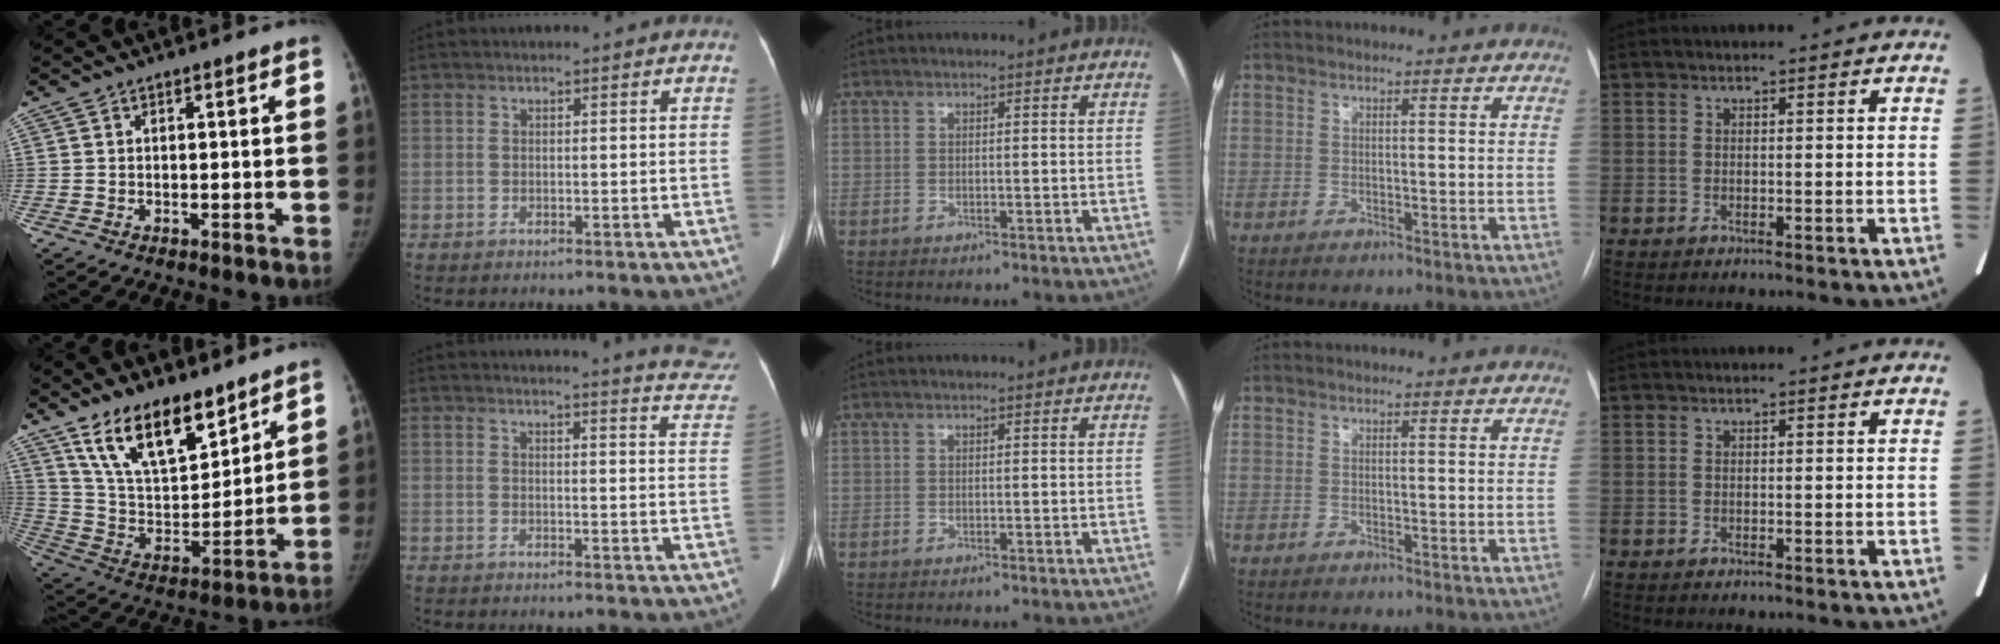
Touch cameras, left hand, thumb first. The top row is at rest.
{"thumb": {"total": 17.8, "force": [12.2, 7.9, 10.2], "torque": [-0.132, -0.070, 0.230]}, "index": {"total": 11.5, "force": [11.4, 0.0, 2.1], "torque": [-0.006, -0.085, 0.094]}}